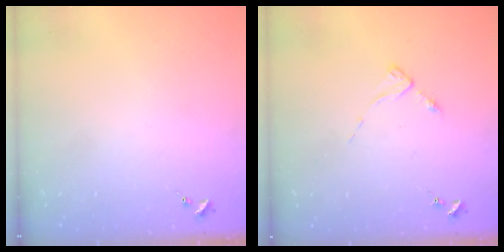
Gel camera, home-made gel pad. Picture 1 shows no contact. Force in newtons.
{"total": 2.9, "press": 2.8, "slide": 0.4}